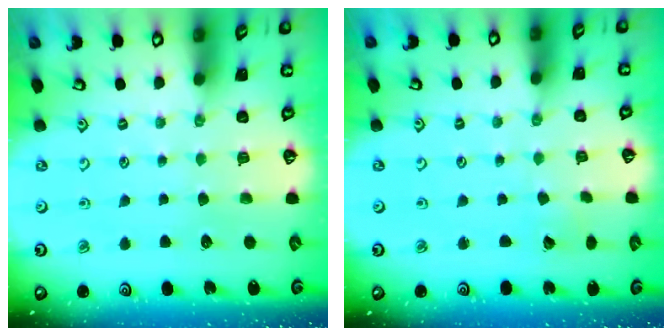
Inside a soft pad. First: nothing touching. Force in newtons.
{"total": 2.4, "press": 2.4, "slide": 0.2}